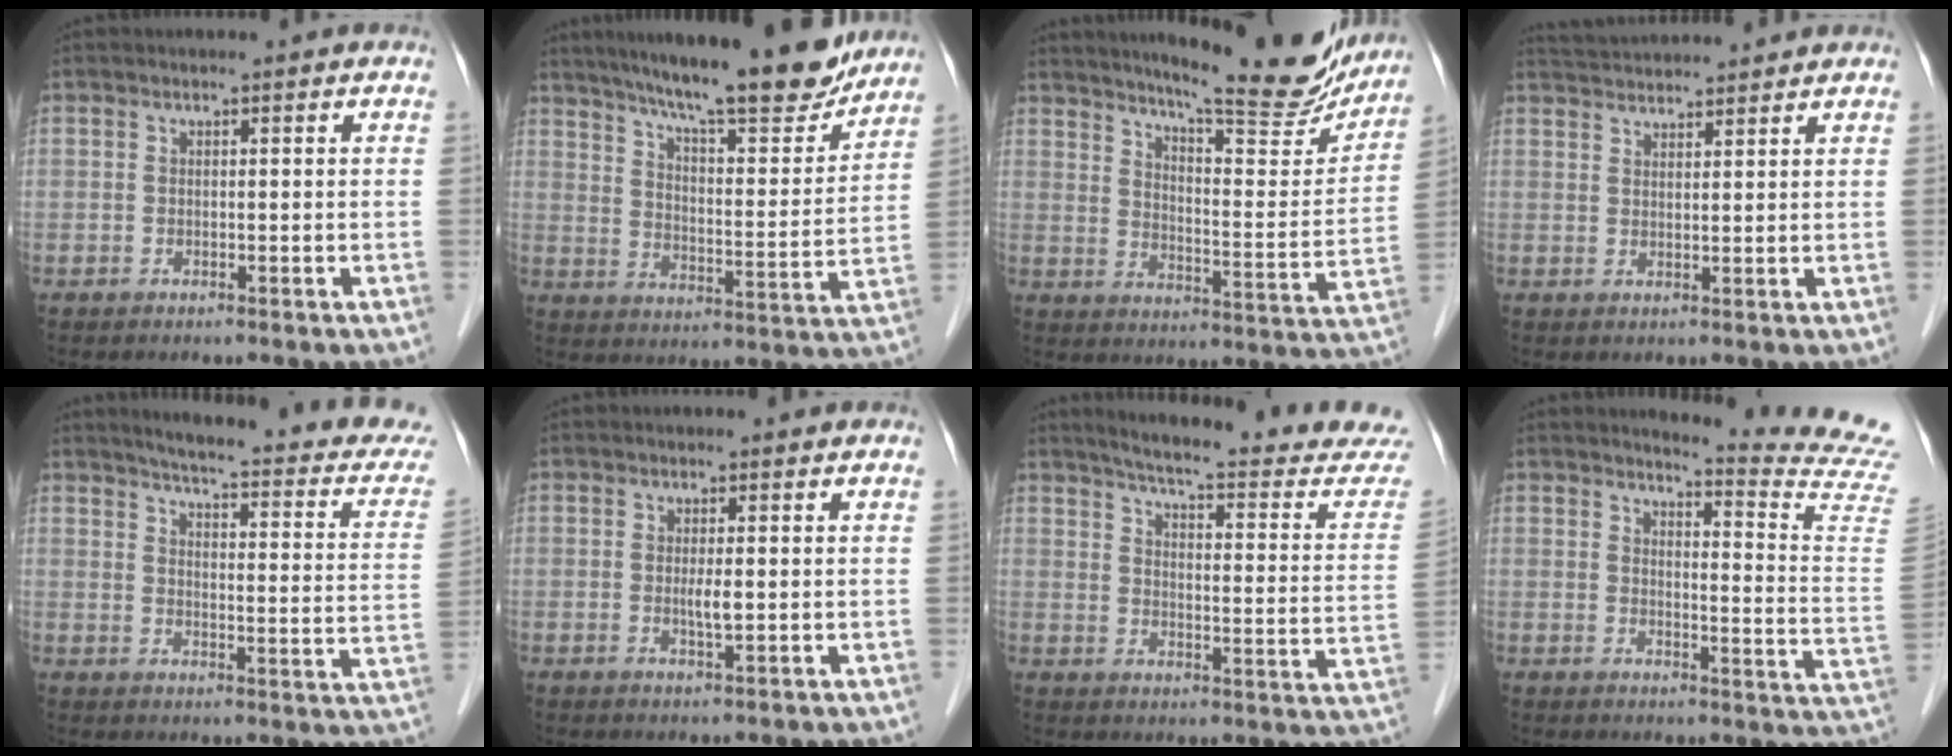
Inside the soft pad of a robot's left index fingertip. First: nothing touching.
{"total": 19.0, "force": [16.4, 2.3, 9.4], "torque": [-0.148, -0.012, 0.234]}
{"total": 19.8, "force": [17.6, 2.0, 9.0], "torque": [-0.127, -0.047, 0.231]}
{"total": 7.1, "force": [6.9, -0.1, 1.5], "torque": [-0.034, 0.033, 0.109]}
{"total": 20.2, "force": [17.8, 2.2, 9.3], "torque": [-0.113, -0.050, 0.199]}
{"total": 2.0, "force": [-0.2, 0.3, 2.0], "torque": [-0.041, -0.006, -0.002]}
{"total": 21.1, "force": [19.5, 1.1, 7.9], "torque": [-0.105, -0.079, 0.233]}
{"total": 14.6, "force": [14.1, -2.8, 2.4], "torque": [-0.038, -0.149, 0.145]}